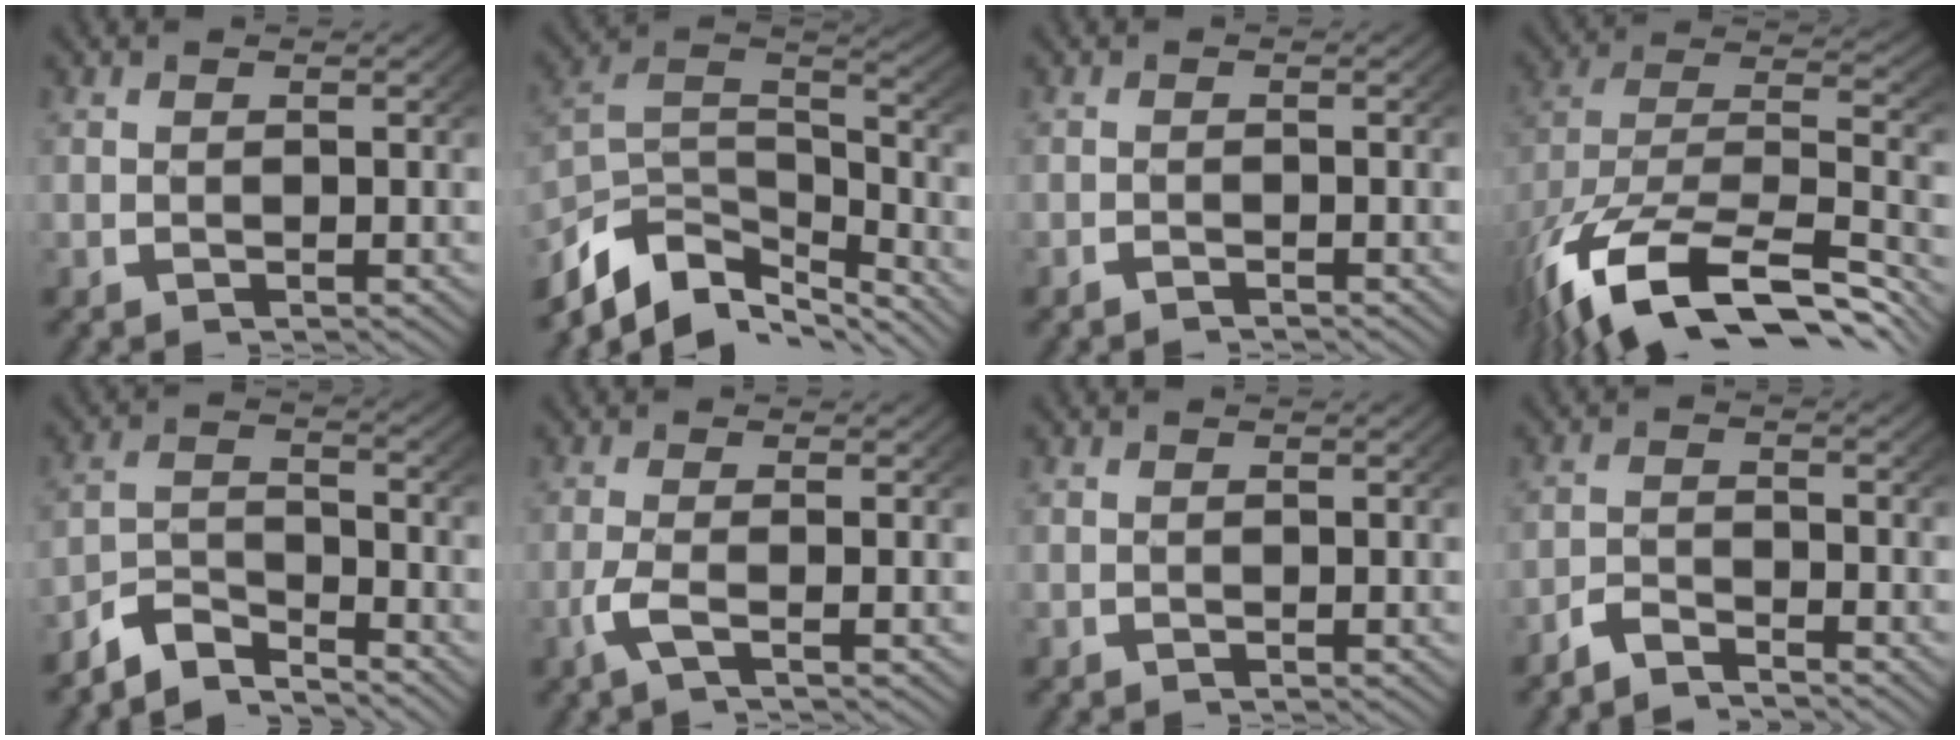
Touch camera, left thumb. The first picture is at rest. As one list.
[{"total": 10.7, "force": [-4.5, 6.9, 6.8], "torque": [-0.151, -0.036, -0.064]}, {"total": 0.9, "force": [-0.9, 0.1, 0.1], "torque": [0.000, -0.002, -0.019]}, {"total": 14.5, "force": [-6.2, 8.1, 10.4], "torque": [-0.225, -0.047, -0.071]}, {"total": 5.4, "force": [-4.1, 2.6, 2.4], "torque": [-0.039, -0.011, -0.077]}, {"total": 2.5, "force": [-1.0, 0.5, 2.3], "torque": [-0.065, -0.004, -0.019]}, {"total": 0.0}, {"total": 2.6, "force": [-2.5, 0.5, 0.5], "torque": [-0.005, -0.001, -0.054]}]